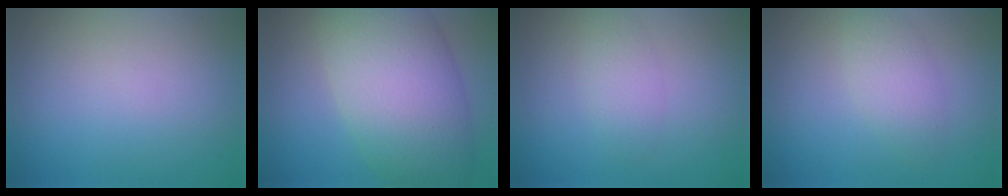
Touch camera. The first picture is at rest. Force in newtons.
{"total": 11.1, "press": 11.1, "slide": 0.6}
{"total": 1.8, "press": 1.8, "slide": 0.1}
{"total": 2.7, "press": 2.7, "slide": 0.2}